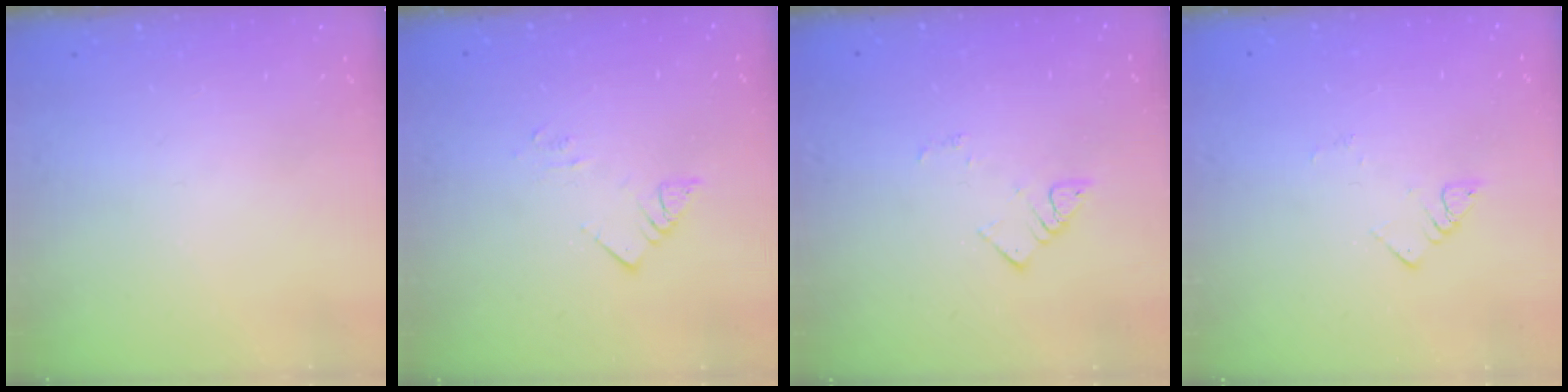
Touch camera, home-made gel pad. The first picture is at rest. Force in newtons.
{"total": 3.3, "press": 3.3, "slide": 0.1}
{"total": 3.9, "press": 3.9, "slide": 0.3}
{"total": 2.8, "press": 2.8, "slide": 0.3}